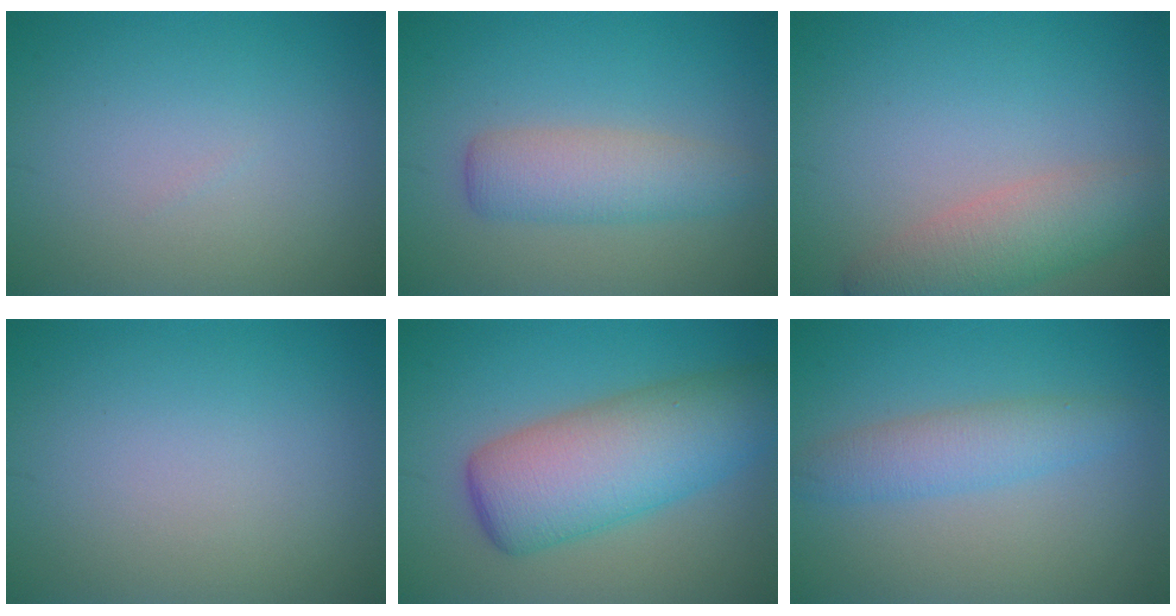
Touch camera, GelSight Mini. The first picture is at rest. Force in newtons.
{"total": 3.9, "press": 3.9, "slide": 0.1}
{"total": 4.4, "press": 4.4, "slide": 0.4}
{"total": 0.0}
{"total": 8.7, "press": 8.7, "slide": 0.2}
{"total": 3.2, "press": 3.2, "slide": 0.1}